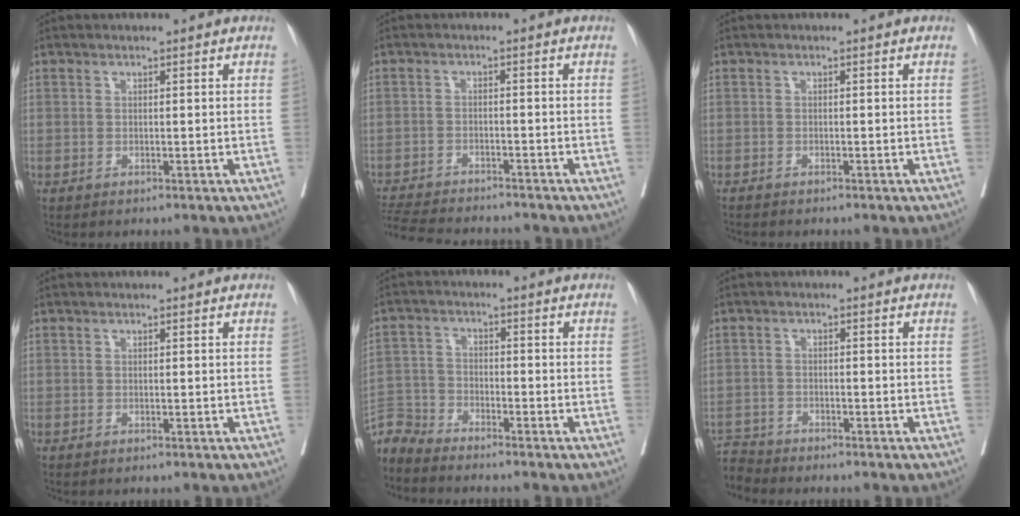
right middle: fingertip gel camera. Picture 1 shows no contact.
{"total": 11.7, "force": [-10.8, 1.8, 4.0], "torque": [-0.074, -0.010, -0.161]}
{"total": 1.1, "force": [-1.0, 0.0, 0.4], "torque": [-0.006, 0.000, -0.015]}
{"total": 0.0}
{"total": 5.9, "force": [-5.9, 0.0, -0.5], "torque": [0.010, 0.001, -0.116]}
{"total": 3.7, "force": [-3.6, 0.0, -0.9], "torque": [0.020, -0.008, -0.068]}